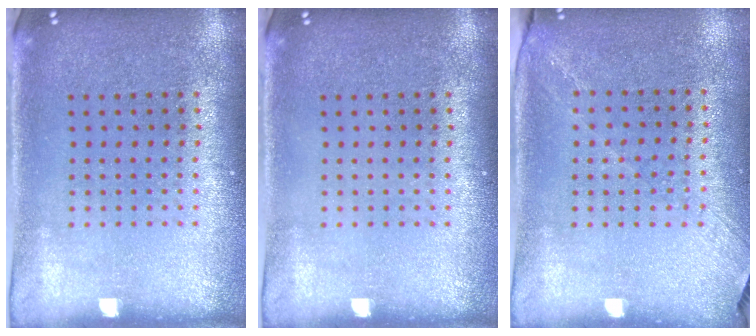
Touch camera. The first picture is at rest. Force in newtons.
{"total": 0.0}
{"total": 1.3, "press": 1.0, "slide": 0.8}